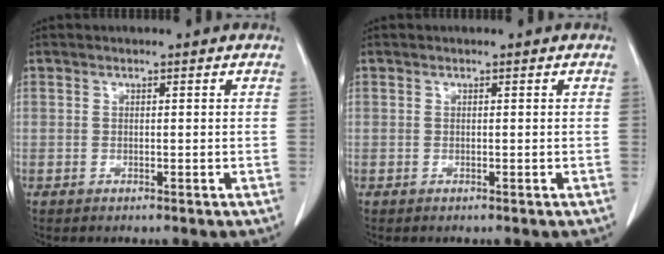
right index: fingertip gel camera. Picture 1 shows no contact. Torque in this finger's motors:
{"motor_torque": [0.00, 0.00, 0.00, 0.00]}